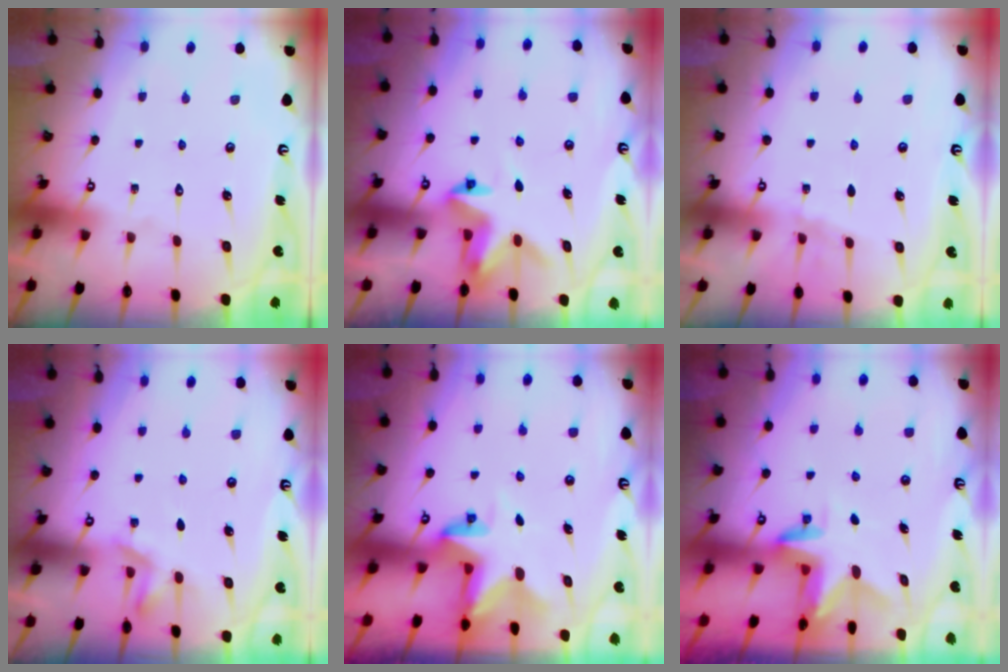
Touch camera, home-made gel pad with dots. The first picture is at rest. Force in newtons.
{"total": 3.7, "press": 3.7, "slide": 0.4}
{"total": 4.7, "press": 3.9, "slide": 2.7}
{"total": 2.7, "press": 2.3, "slide": 1.5}
{"total": 4.0, "press": 4.0, "slide": 0.4}
{"total": 2.9, "press": 2.9, "slide": 0.2}